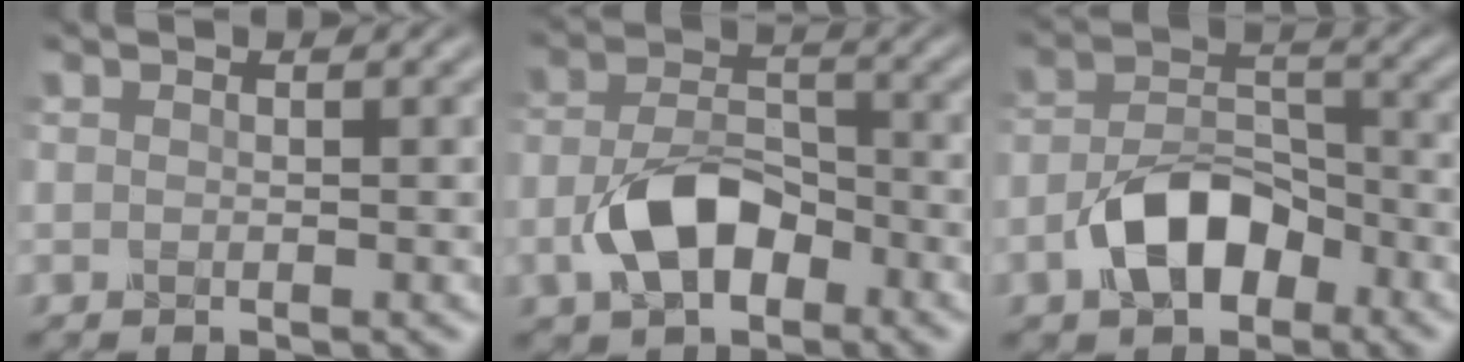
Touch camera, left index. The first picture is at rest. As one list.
[{"total": 5.5, "force": [-2.3, 3.4, 3.7], "torque": [-0.075, 0.008, -0.048]}, {"total": 5.7, "force": [-2.8, 3.5, 3.5], "torque": [-0.062, 0.010, -0.059]}]